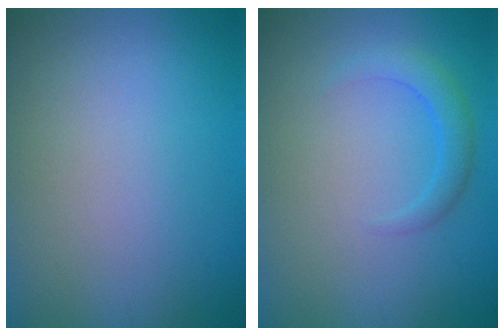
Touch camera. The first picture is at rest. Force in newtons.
{"total": 2.1, "press": 2.1, "slide": 0.3}